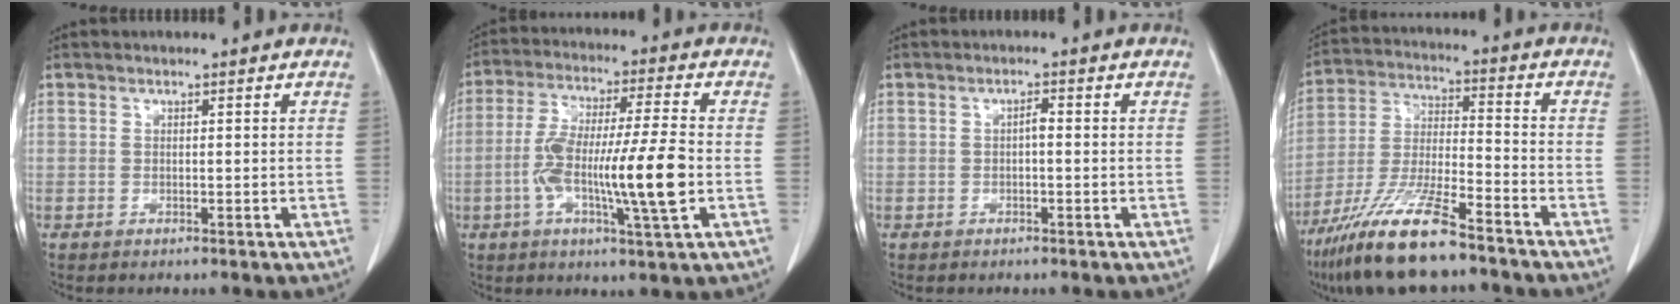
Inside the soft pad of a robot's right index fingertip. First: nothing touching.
{"total": 13.8, "force": [-2.7, 0.6, 13.6], "torque": [-0.250, -0.001, -0.051]}
{"total": 1.2, "force": [-0.2, 0.3, 1.1], "torque": [-0.021, 0.003, -0.003]}
{"total": 14.4, "force": [-10.5, 1.8, 9.7], "torque": [-0.204, -0.025, -0.196]}